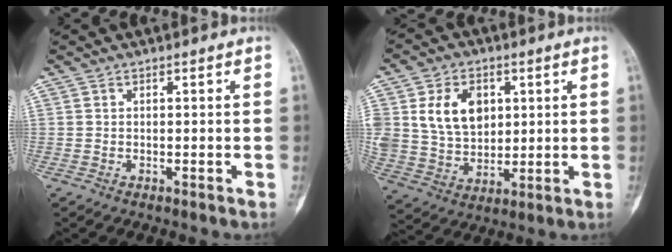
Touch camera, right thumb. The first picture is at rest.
{"total": 12.8, "force": [3.7, 9.3, 8.0], "torque": [-0.111, -0.013, 0.078]}